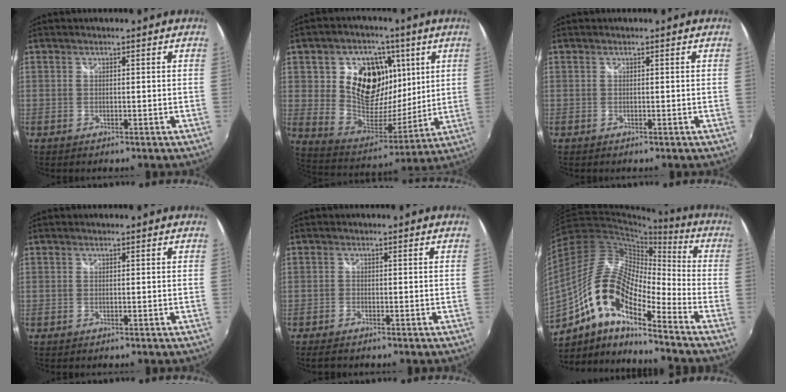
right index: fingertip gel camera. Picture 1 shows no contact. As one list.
[{"total": 18.5, "force": [6.3, 14.3, 10.0], "torque": [-0.211, 0.013, 0.121]}, {"total": 0.0}, {"total": 0.0}, {"total": 2.3, "force": [-1.9, 0.7, 1.1], "torque": [-0.027, -0.009, -0.034]}, {"total": 17.6, "force": [-8.3, 5.9, 14.3], "torque": [-0.256, 0.003, -0.175]}]